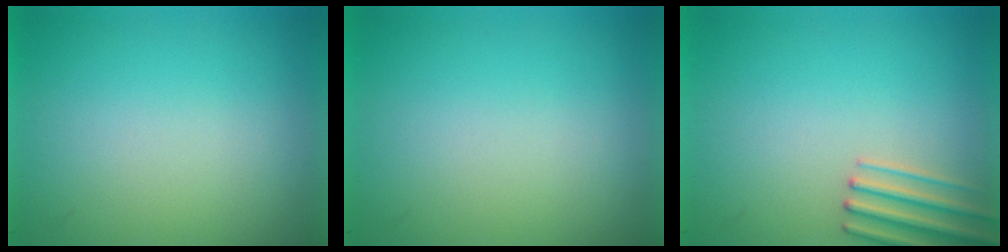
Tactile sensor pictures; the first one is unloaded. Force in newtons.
{"total": 0.0}
{"total": 2.5}